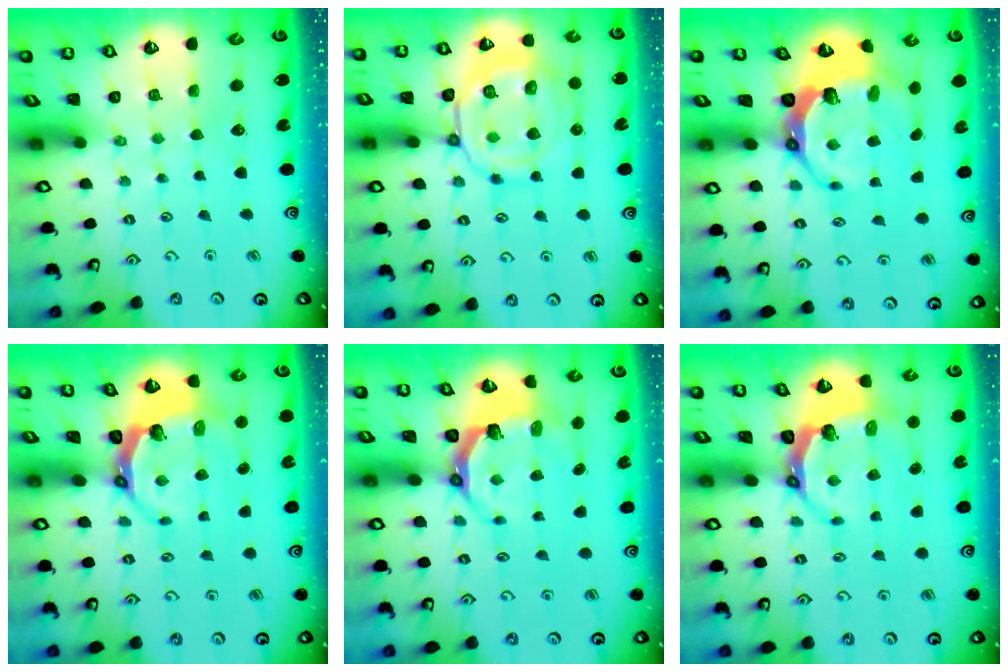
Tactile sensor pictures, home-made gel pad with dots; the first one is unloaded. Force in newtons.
{"total": 14.0, "press": 13.9, "slide": 1.5}
{"total": 10.7, "press": 9.4, "slide": 5.1}
{"total": 6.5, "press": 5.1, "slide": 4.1}
{"total": 6.3, "press": 4.8, "slide": 4.1}
{"total": 6.5, "press": 5.1, "slide": 4.1}